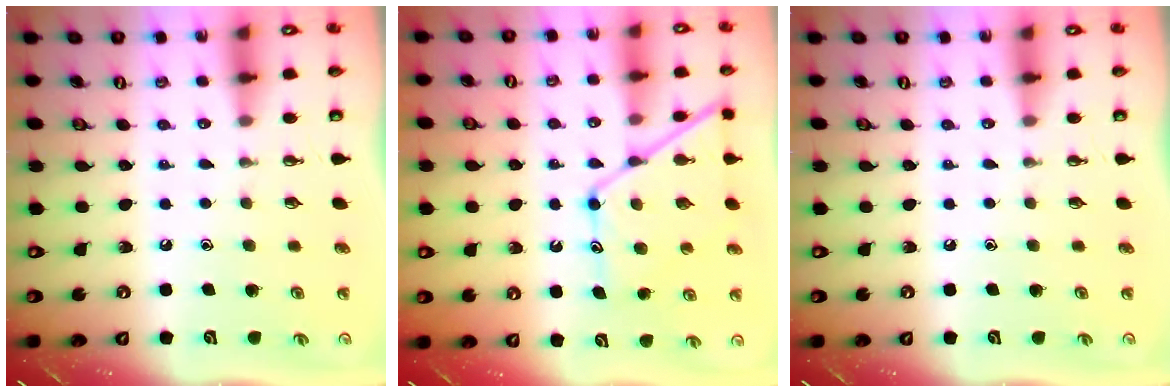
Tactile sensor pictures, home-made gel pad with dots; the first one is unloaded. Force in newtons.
{"total": 13.8, "press": 13.8, "slide": 1.2}
{"total": 0.0}